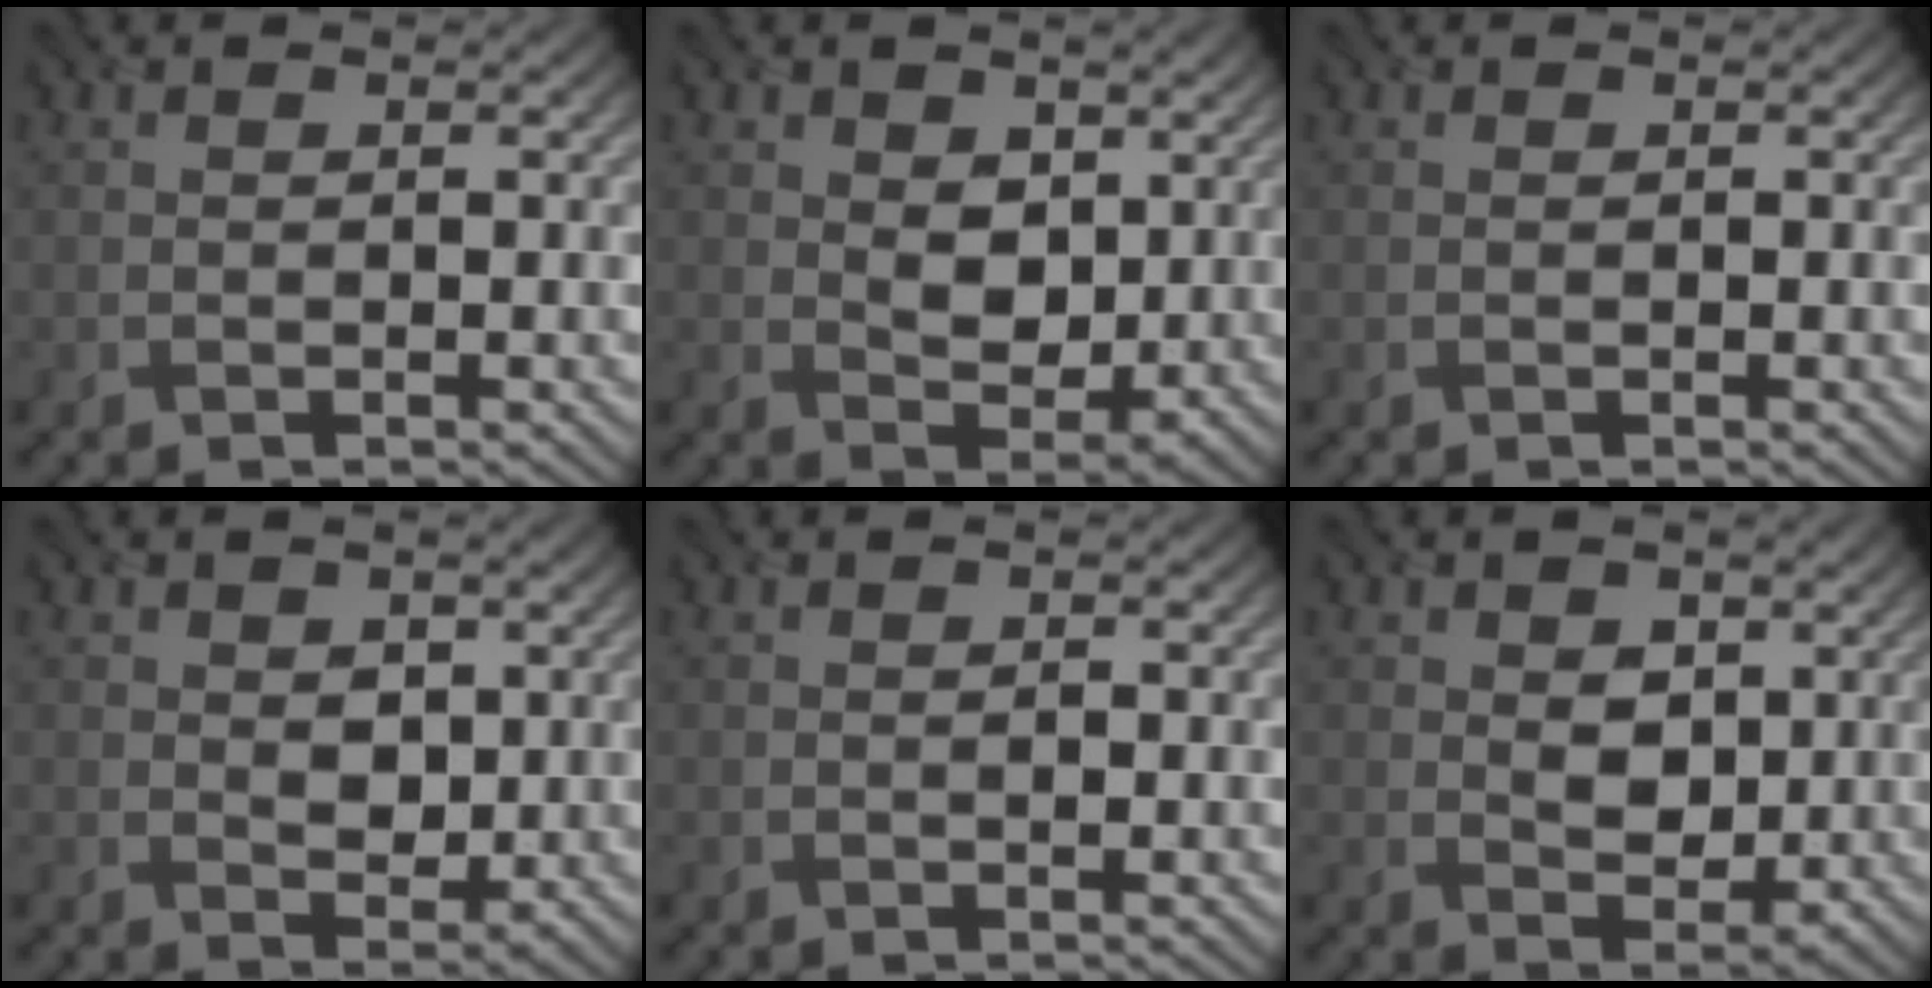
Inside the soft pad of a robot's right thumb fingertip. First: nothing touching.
{"total": 5.4, "force": [1.7, 3.8, 3.5], "torque": [-0.078, -0.005, 0.022]}
{"total": 0.0}
{"total": 3.1, "force": [0.8, 2.4, 1.9], "torque": [-0.041, -0.006, 0.006]}
{"total": 0.6, "force": [-0.1, 0.3, 0.5], "torque": [-0.007, -0.001, 0.000]}
{"total": 4.4, "force": [1.1, 3.2, 2.8], "torque": [-0.062, -0.004, 0.011]}